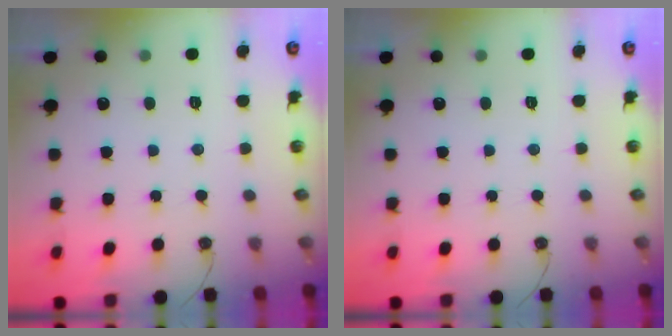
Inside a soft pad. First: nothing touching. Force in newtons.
{"total": 0.0}